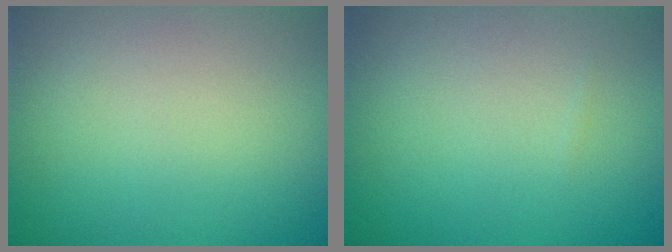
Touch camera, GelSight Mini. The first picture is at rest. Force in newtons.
{"total": 0.0}